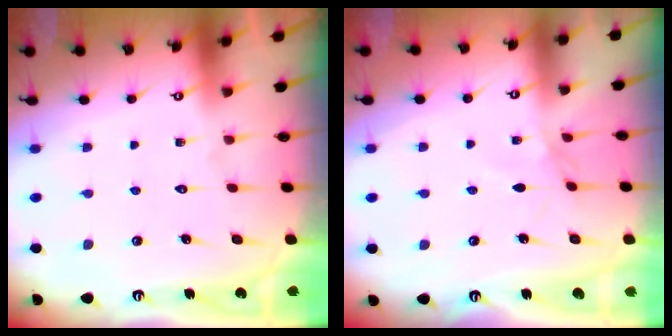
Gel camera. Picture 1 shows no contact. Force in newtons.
{"total": 1.8, "press": 1.7, "slide": 0.4}